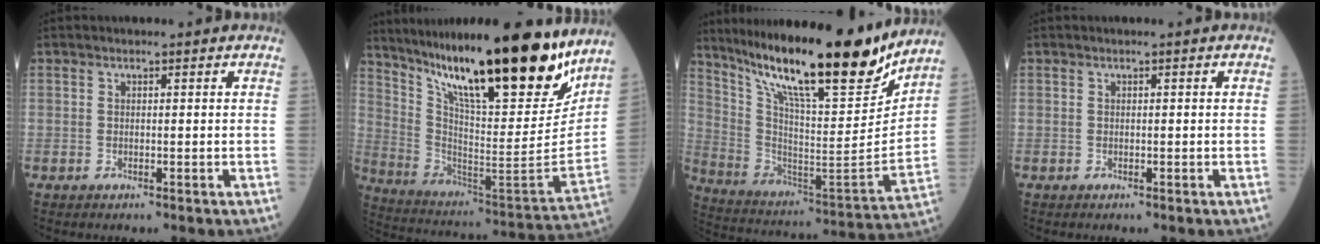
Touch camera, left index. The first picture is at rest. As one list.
[{"total": 27.6, "force": [21.2, 4.4, 17.1], "torque": [-0.285, -0.033, 0.334]}, {"total": 25.0, "force": [20.2, 2.7, 14.5], "torque": [-0.256, -0.043, 0.325]}, {"total": 0.0}]